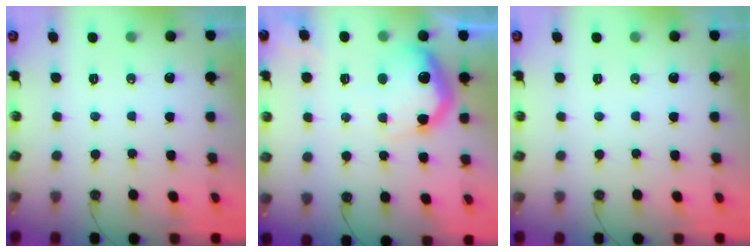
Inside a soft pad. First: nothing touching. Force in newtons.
{"total": 18.9, "press": 18.8, "slide": 1.5}
{"total": 0.0}